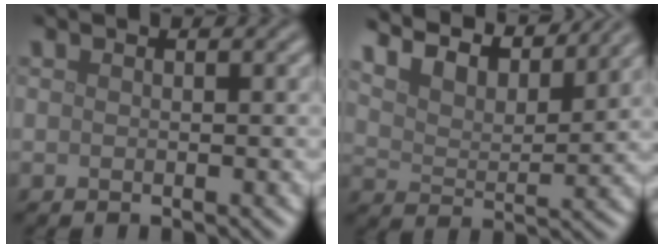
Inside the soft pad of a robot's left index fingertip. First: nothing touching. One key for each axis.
{"total": 10.1, "fx": 8.8, "fy": 2.7, "fz": 4.2, "tx": -0.090, "ty": 0.012, "tz": 0.126}